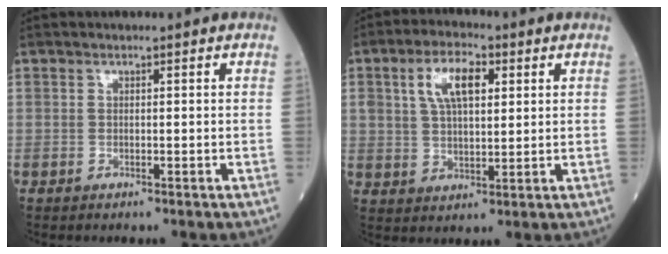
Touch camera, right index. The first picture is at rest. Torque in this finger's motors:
{"motor_torque": [0.18, 0.09, 0.20, 0.07]}